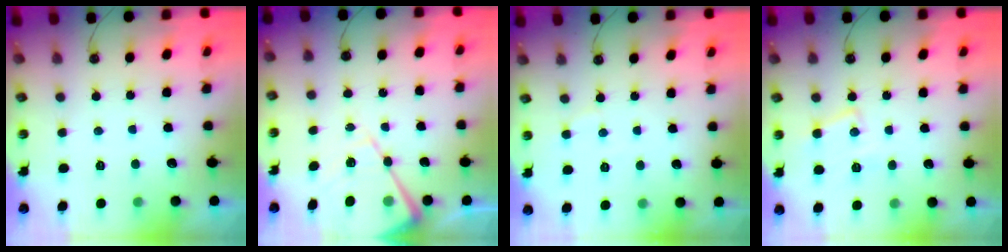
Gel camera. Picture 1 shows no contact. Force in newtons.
{"total": 13.4, "press": 13.4, "slide": 1.5}
{"total": 3.1, "press": 3.0, "slide": 0.6}
{"total": 10.7, "press": 10.7, "slide": 0.7}